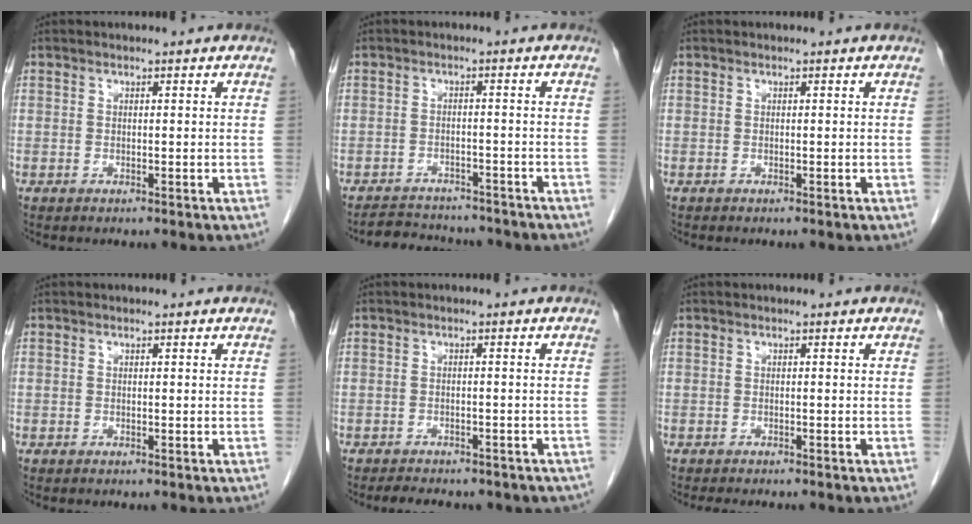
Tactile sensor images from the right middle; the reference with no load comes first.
{"total": 8.7, "force": [-8.1, 2.4, 2.0], "torque": [-0.034, 0.006, -0.105]}
{"total": 0.0}
{"total": 0.0}
{"total": 10.9, "force": [-9.2, 4.0, 4.2], "torque": [-0.070, 0.000, -0.097]}
{"total": 4.1, "force": [-3.5, 0.8, 1.9], "torque": [-0.024, -0.009, -0.045]}